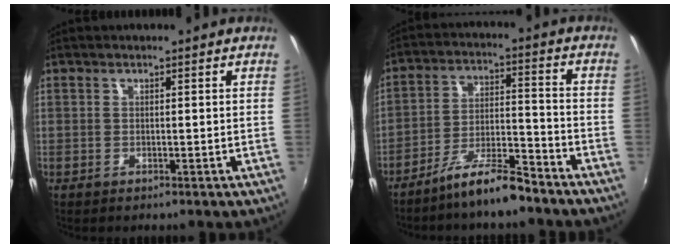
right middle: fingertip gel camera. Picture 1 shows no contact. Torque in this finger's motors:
{"motor_torque": [1.16, -0.98, 0.53, 0.19]}